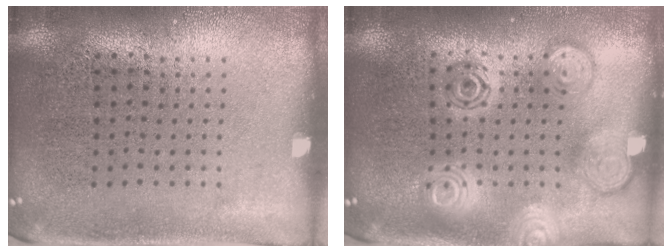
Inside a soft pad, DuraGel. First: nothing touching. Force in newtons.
{"total": 2.8, "press": 2.8, "slide": 0.4}